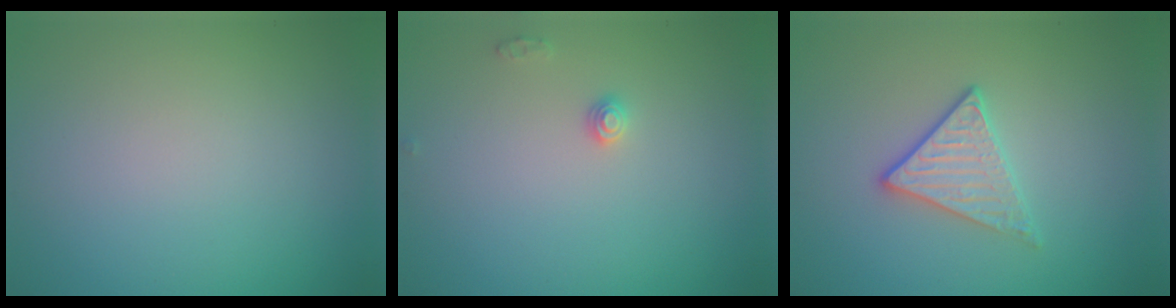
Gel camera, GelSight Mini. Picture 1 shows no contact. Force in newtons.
{"total": 1.0, "press": 1.0, "slide": 0.1}
{"total": 2.8, "press": 2.6, "slide": 1.1}